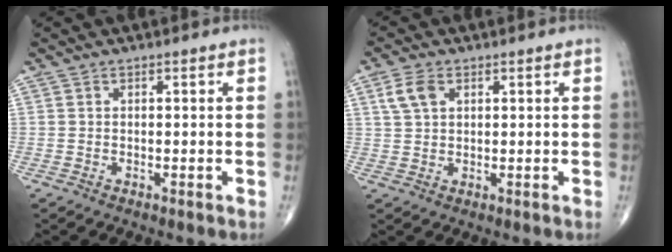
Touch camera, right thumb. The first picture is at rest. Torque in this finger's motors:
{"motor_torque": [-0.12, 0.14, 0.02, -0.03, 0.02]}